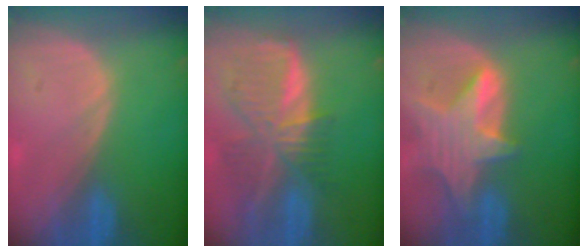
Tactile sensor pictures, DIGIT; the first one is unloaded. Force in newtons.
{"total": 9.2, "press": 8.0, "slide": 4.5}
{"total": 8.5, "press": 7.5, "slide": 3.9}